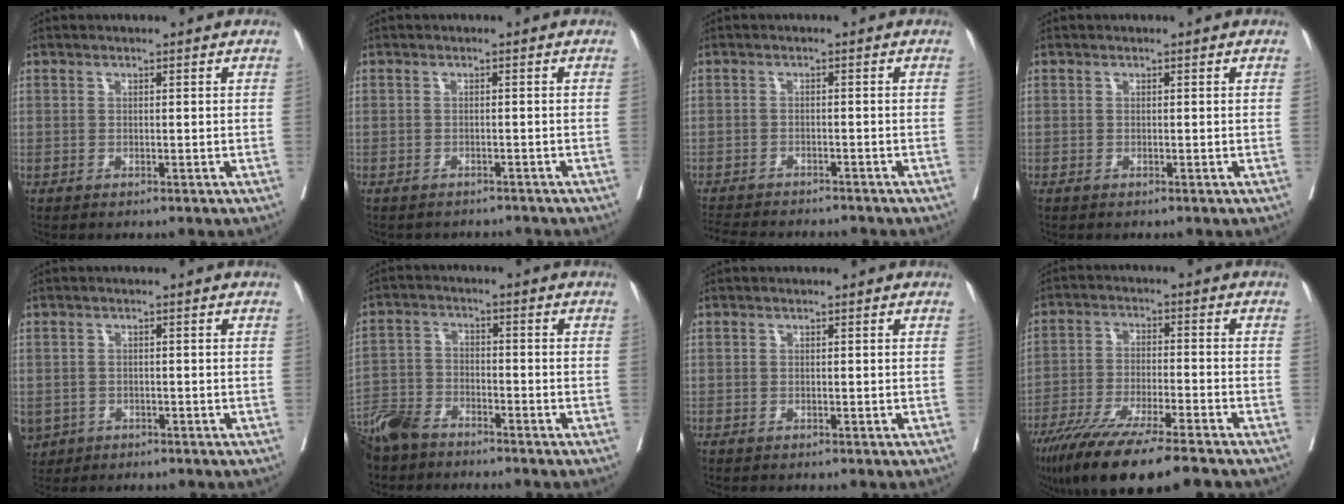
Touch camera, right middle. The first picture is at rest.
{"total": 4.2, "force": [-4.0, 1.4, 0.2], "torque": [0.001, -0.002, -0.048]}
{"total": 11.0, "force": [-10.1, 2.3, 3.8], "torque": [-0.068, -0.007, -0.139]}
{"total": 0.0}
{"total": 5.9, "force": [-2.9, 4.8, 1.7], "torque": [-0.045, -0.002, -0.042]}
{"total": 7.6, "force": [-6.5, 2.8, 2.5], "torque": [-0.056, -0.018, -0.130]}
{"total": 0.0}
{"total": 14.4, "force": [-11.0, 1.1, 9.2], "torque": [-0.162, -0.040, -0.185]}